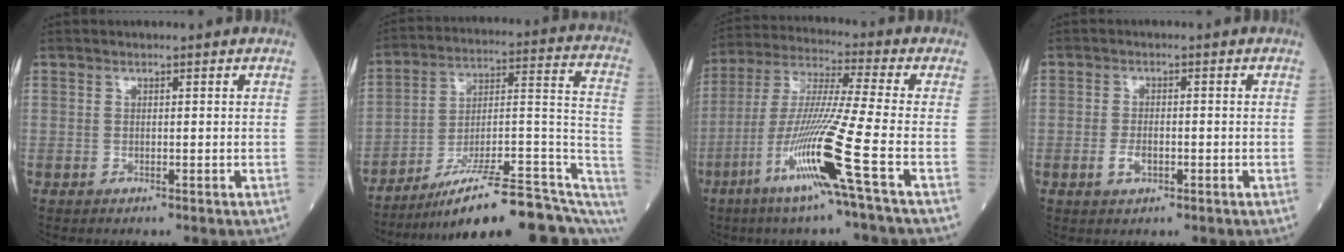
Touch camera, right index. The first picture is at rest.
{"total": 22.8, "force": [-15.6, 3.9, 16.2], "torque": [-0.163, 0.035, -0.235]}
{"total": 14.8, "force": [-6.1, -2.1, 13.3], "torque": [-0.271, -0.025, -0.122]}
{"total": 2.5, "force": [-0.9, 1.2, 1.9], "torque": [-0.037, 0.002, -0.014]}